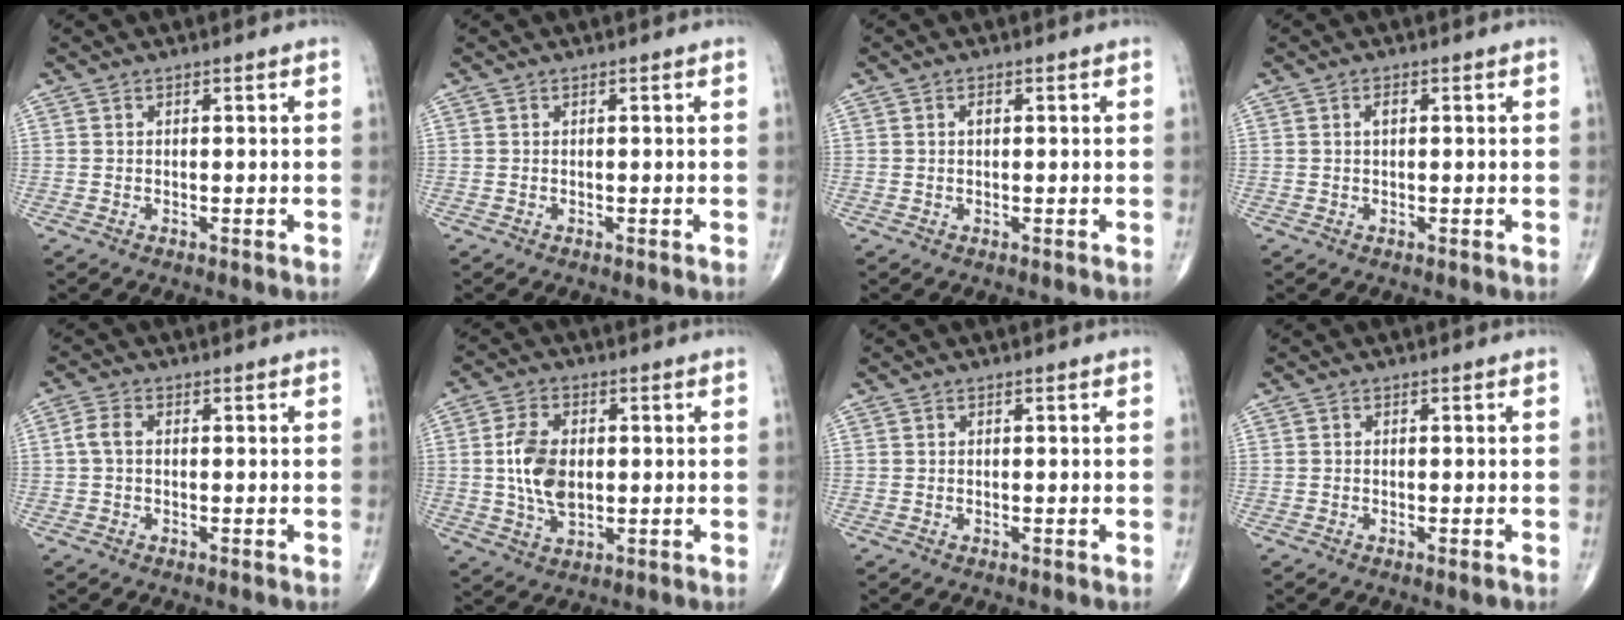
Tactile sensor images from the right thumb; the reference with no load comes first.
{"total": 0.0}
{"total": 1.1, "force": [0.2, 0.6, 0.9], "torque": [-0.014, 0.001, 0.003]}
{"total": 1.4, "force": [0.3, 0.7, 1.2], "torque": [-0.021, 0.003, 0.004]}
{"total": 2.7, "force": [0.0, 1.7, 2.1], "torque": [-0.048, 0.006, -0.004]}
{"total": 9.3, "force": [0.4, 5.5, 7.5], "torque": [-0.143, -0.001, 0.012]}
{"total": 0.0}
{"total": 0.8, "force": [-0.5, 0.1, 0.7], "torque": [-0.014, -0.003, -0.006]}